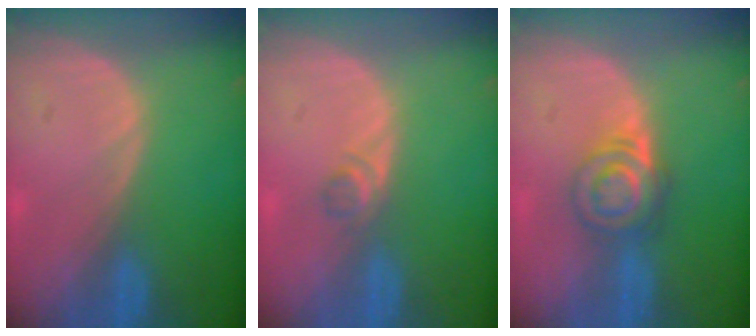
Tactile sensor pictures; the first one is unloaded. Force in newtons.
{"total": 1.8, "press": 1.5, "slide": 0.9}
{"total": 6.4, "press": 5.5, "slide": 3.3}